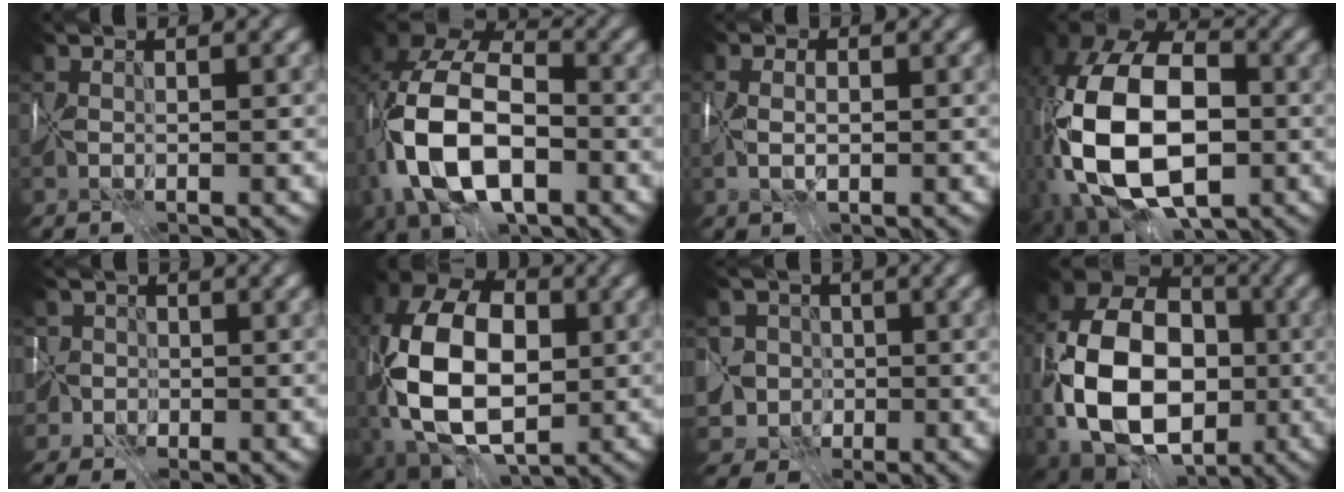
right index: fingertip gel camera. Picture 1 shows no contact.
{"total": 14.0, "force": [-2.7, 8.8, 10.5], "torque": [-0.228, -0.015, -0.055]}
{"total": 3.3, "force": [0.0, 2.2, 2.4], "torque": [-0.035, 0.014, -0.003]}
{"total": 18.0, "force": [-2.9, 11.7, 13.4], "torque": [-0.246, -0.014, -0.048]}
{"total": 7.9, "force": [-1.0, 7.1, 3.3], "torque": [-0.061, 0.017, -0.072]}
{"total": 15.7, "force": [-0.7, 9.9, 12.1], "torque": [-0.235, 0.003, -0.017]}
{"total": 8.3, "force": [-1.8, 7.6, 2.9], "torque": [-0.051, 0.011, -0.068]}
{"total": 16.7, "force": [-2.6, 11.7, 11.7], "torque": [-0.223, -0.008, -0.053]}